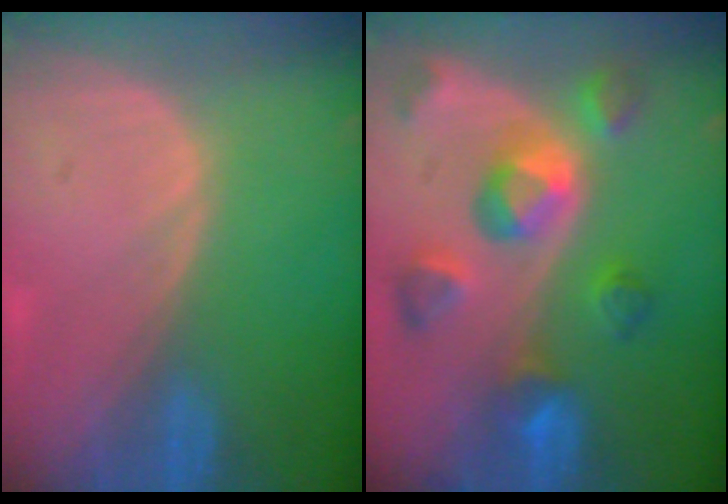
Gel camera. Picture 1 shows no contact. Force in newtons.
{"total": 9.9, "press": 8.8, "slide": 4.6}